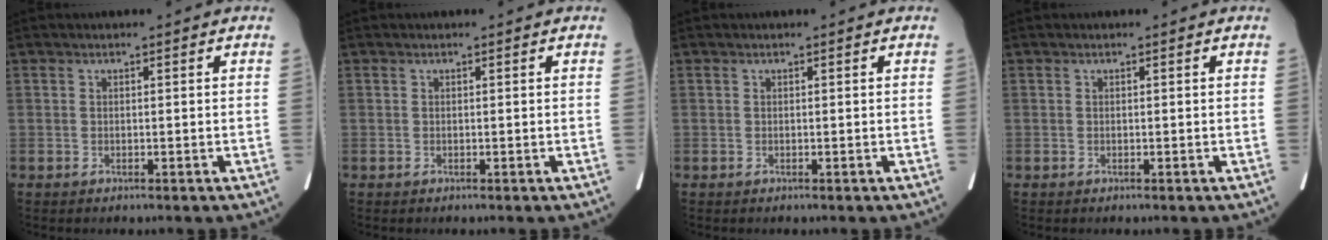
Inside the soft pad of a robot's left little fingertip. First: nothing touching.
{"total": 0.0}
{"total": 0.0}
{"total": 0.0}